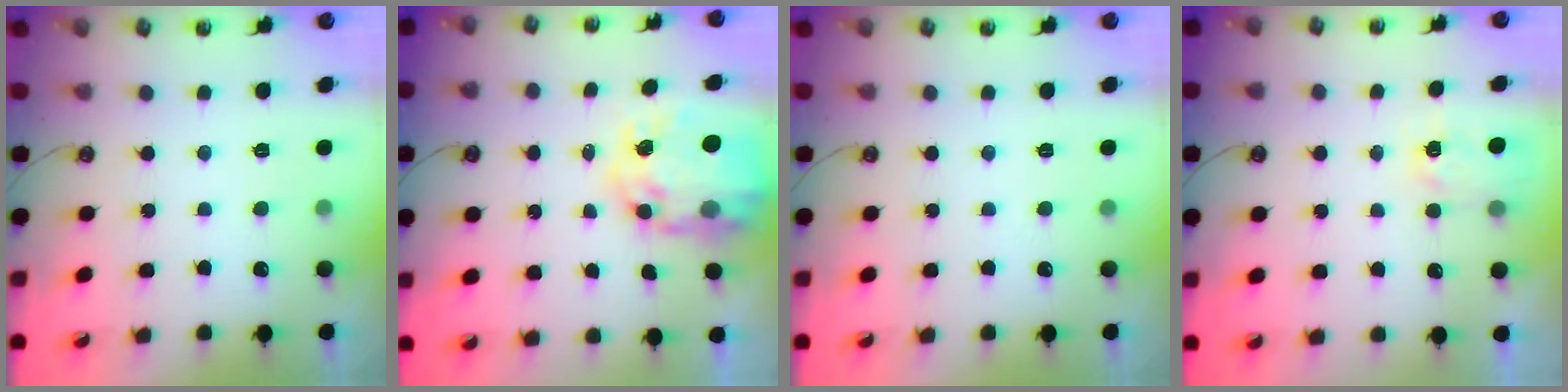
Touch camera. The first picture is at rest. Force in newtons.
{"total": 12.5, "press": 12.4, "slide": 0.9}
{"total": 0.0}
{"total": 3.0, "press": 2.9, "slide": 0.5}